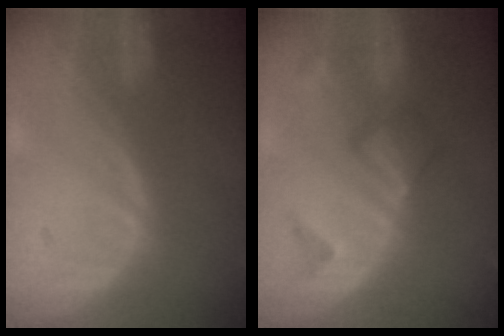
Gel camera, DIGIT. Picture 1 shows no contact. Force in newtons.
{"total": 4.9, "press": 4.8, "slide": 0.9}